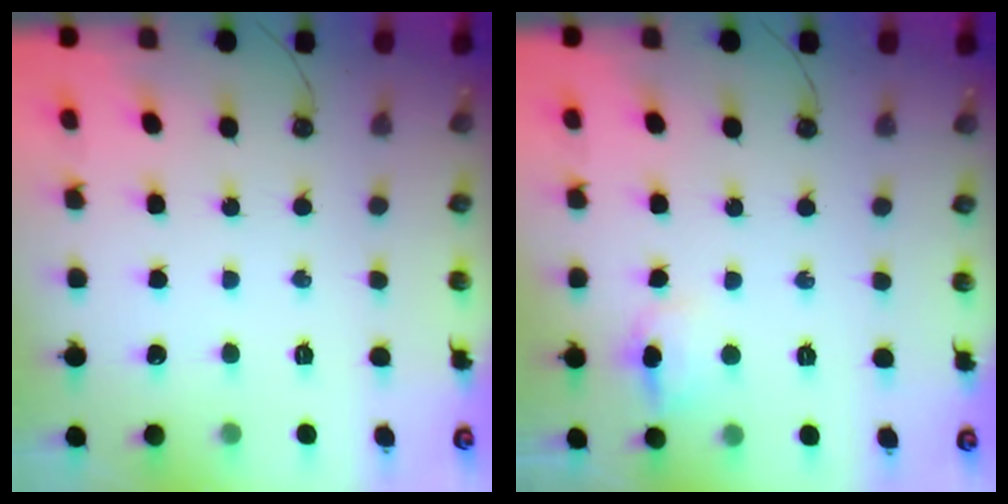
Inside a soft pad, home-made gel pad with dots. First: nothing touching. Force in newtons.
{"total": 5.9, "press": 5.8, "slide": 1.2}